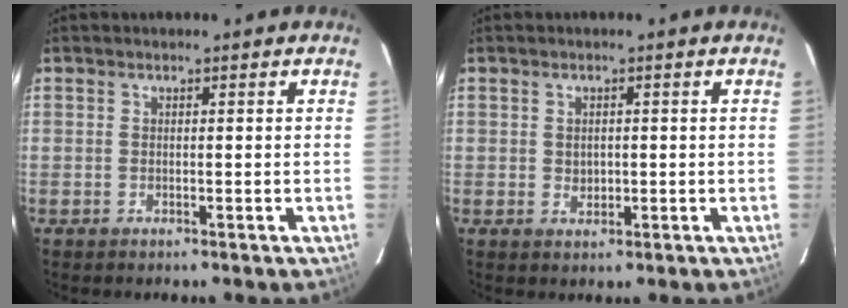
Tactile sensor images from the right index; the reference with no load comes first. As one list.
[{"total": 2.1, "force": [0.0, 1.7, 1.2], "torque": [-0.017, 0.003, 0.003]}]